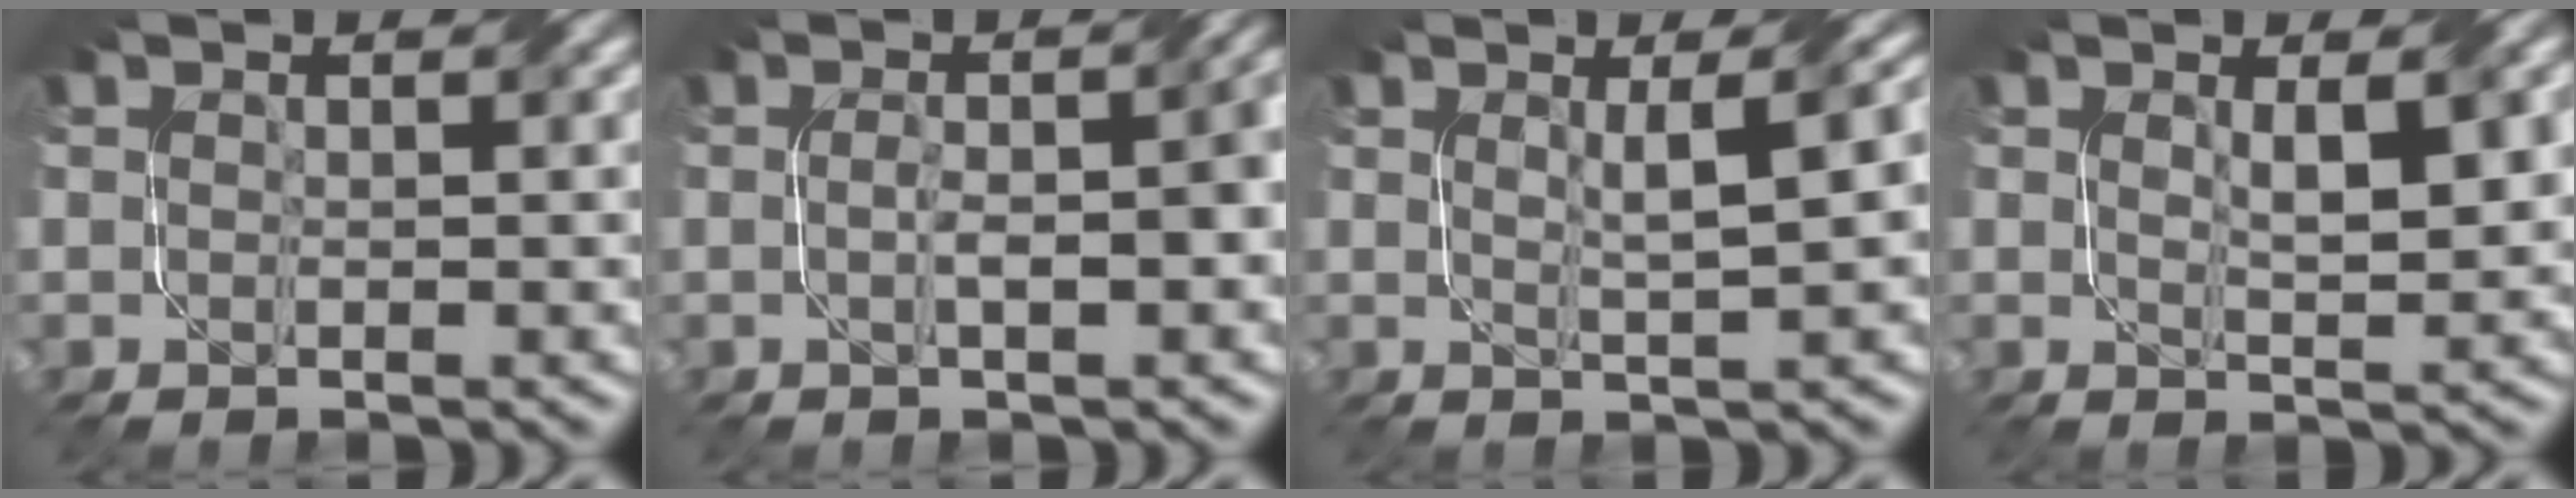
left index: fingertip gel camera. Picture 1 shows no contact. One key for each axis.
{"total": 4.0, "fx": -0.3, "fy": 1.1, "fz": 3.8, "tx": -0.045, "ty": 0.012, "tz": -0.006}
{"total": 4.8, "fx": 1.2, "fy": 1.1, "fz": 4.6, "tx": -0.045, "ty": 0.015, "tz": 0.018}
{"total": 2.8, "fx": 0.9, "fy": 0.7, "fz": 2.5, "tx": -0.043, "ty": -0.003, "tz": 0.018}